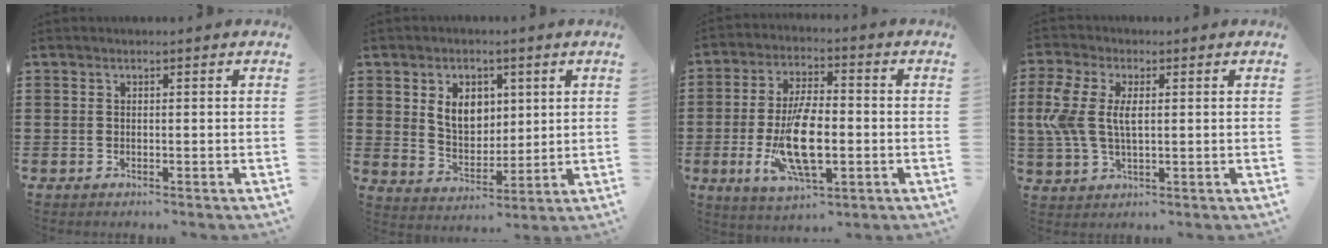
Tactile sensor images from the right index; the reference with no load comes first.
{"total": 6.5, "force": [1.9, 4.8, 4.0], "torque": [-0.080, 0.008, 0.030]}
{"total": 12.5, "force": [-2.4, 5.0, 11.2], "torque": [-0.228, -0.018, -0.043]}
{"total": 7.3, "force": [1.0, 3.6, 6.2], "torque": [-0.152, 0.000, 0.011]}